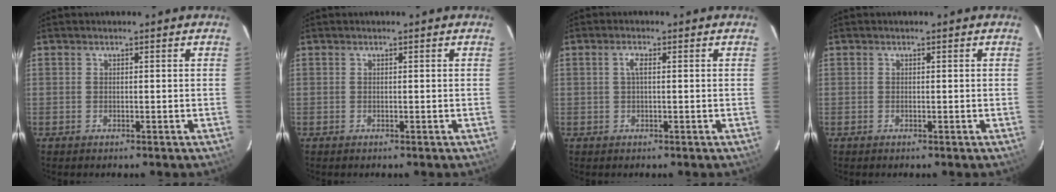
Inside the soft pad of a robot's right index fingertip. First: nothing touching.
{"total": 0.0}
{"total": 1.7, "force": [0.3, 0.4, 1.6], "torque": [-0.034, 0.005, 0.003]}
{"total": 0.0}